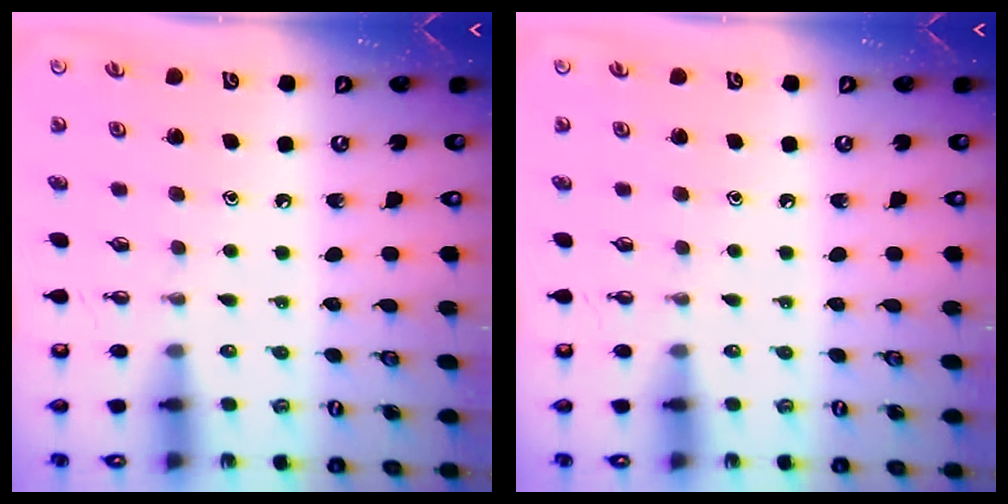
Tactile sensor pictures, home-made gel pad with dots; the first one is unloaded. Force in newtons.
{"total": 0.0}